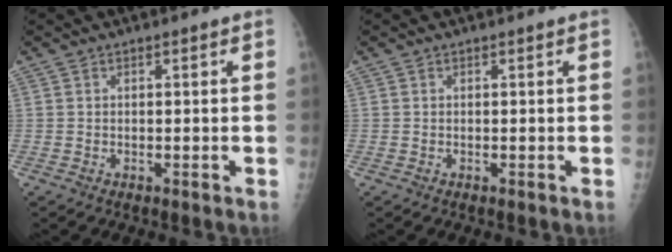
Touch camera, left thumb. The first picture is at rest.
{"total": 0.0}